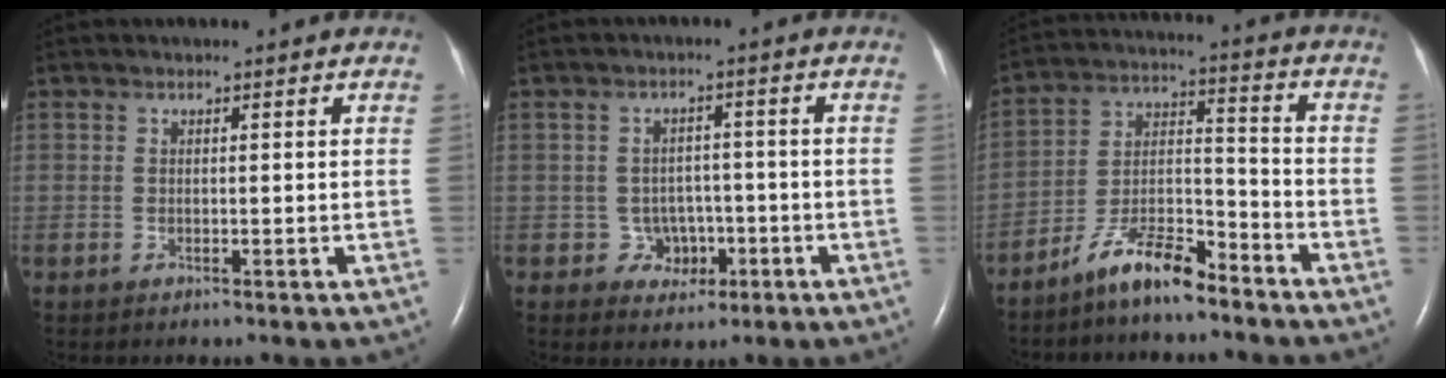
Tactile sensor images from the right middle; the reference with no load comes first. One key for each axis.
{"total": 3.9, "fx": -1.3, "fy": 3.6, "fz": 0.7, "tx": 0.007, "ty": 0.014, "tz": -0.010}
{"total": 9.3, "fx": -7.6, "fy": 2.0, "fz": 5.1, "tx": -0.100, "ty": 0.008, "tz": -0.142}